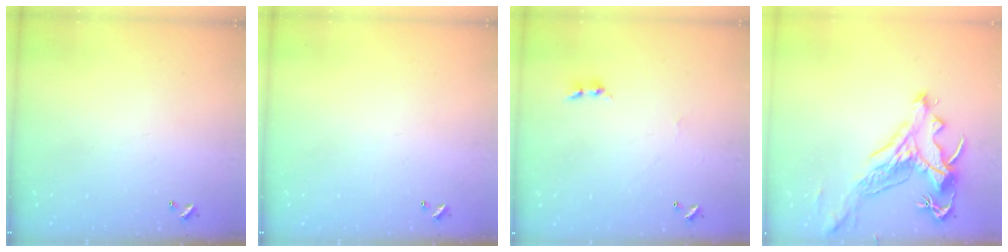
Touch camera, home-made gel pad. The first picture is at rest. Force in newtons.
{"total": 0.0}
{"total": 1.7, "press": 1.6, "slide": 0.5}
{"total": 2.2, "press": 1.7, "slide": 1.3}